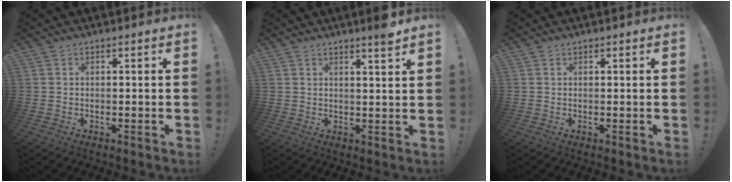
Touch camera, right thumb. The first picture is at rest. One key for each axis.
{"total": 3.8, "fx": 2.9, "fy": -0.4, "fz": 2.4, "tx": -0.025, "ty": -0.028, "tz": 0.044}
{"total": 0.6, "fx": 0.4, "fy": 0.4, "fz": 0.1, "tx": 0.003, "ty": -0.001, "tz": 0.008}